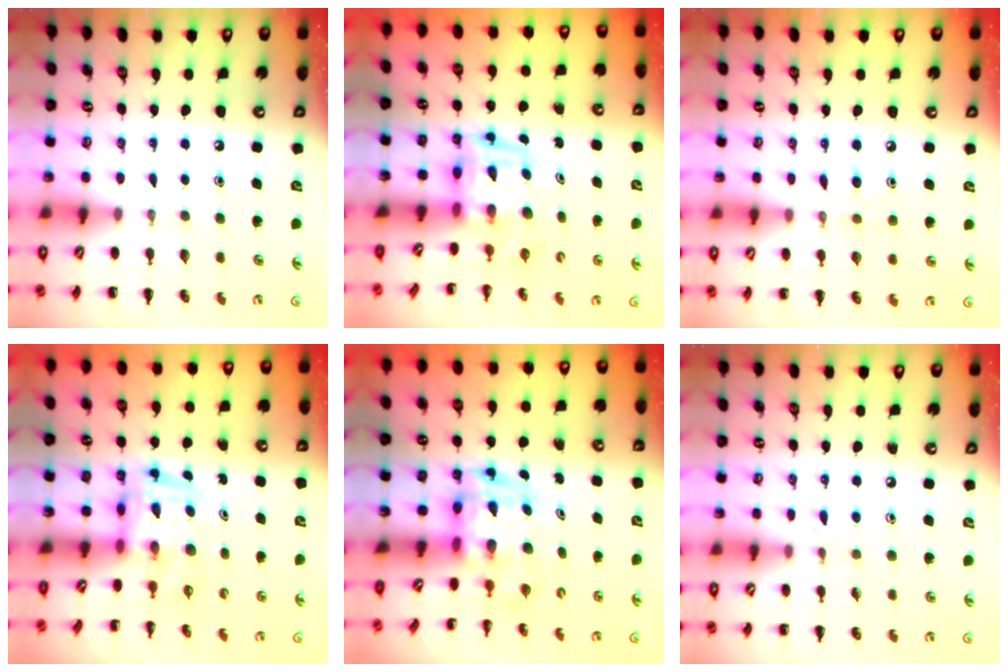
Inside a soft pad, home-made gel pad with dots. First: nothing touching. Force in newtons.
{"total": 3.9, "press": 3.8, "slide": 0.7}
{"total": 6.1, "press": 5.8, "slide": 1.9}
{"total": 3.6, "press": 3.5, "slide": 0.6}
{"total": 3.7, "press": 3.7, "slide": 0.7}
{"total": 5.4, "press": 5.1, "slide": 1.7}